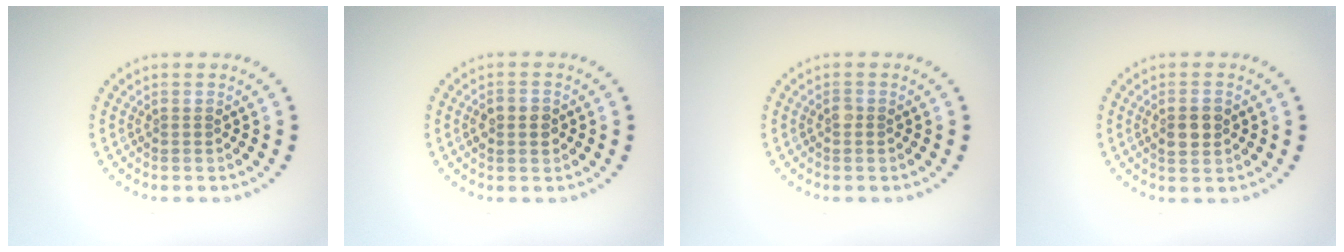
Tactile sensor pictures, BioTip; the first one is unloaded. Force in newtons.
{"total": 2.6, "press": 2.6, "slide": 0.2}
{"total": 0.5, "press": 0.5, "slide": 0.3}
{"total": 2.1, "press": 2.1, "slide": 0.2}